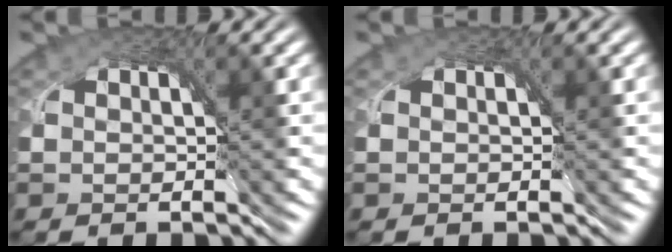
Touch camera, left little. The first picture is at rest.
{"total": 0.0}